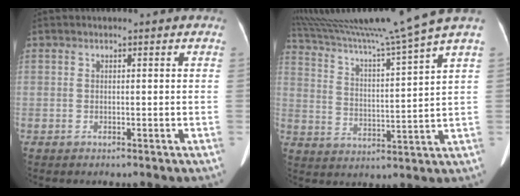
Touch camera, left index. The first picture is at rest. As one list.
[{"total": 16.8, "force": [14.6, -3.6, 7.5], "torque": [-0.136, -0.041, 0.231]}]